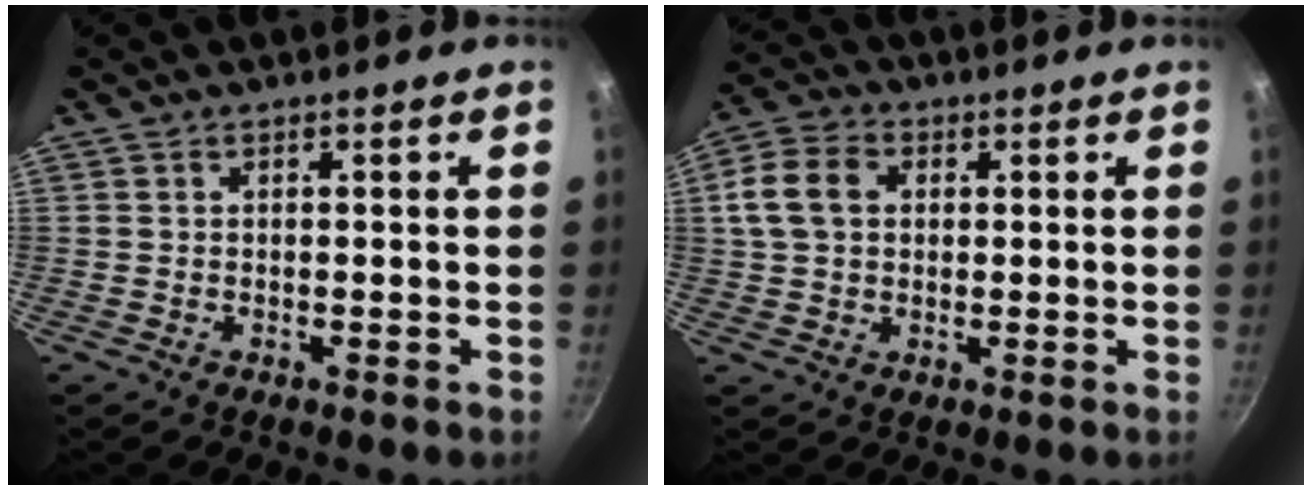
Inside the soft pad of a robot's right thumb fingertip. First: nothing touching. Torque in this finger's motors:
{"motor_torque": [-0.35, 1.78, 0.83, 0.18, 0.14]}